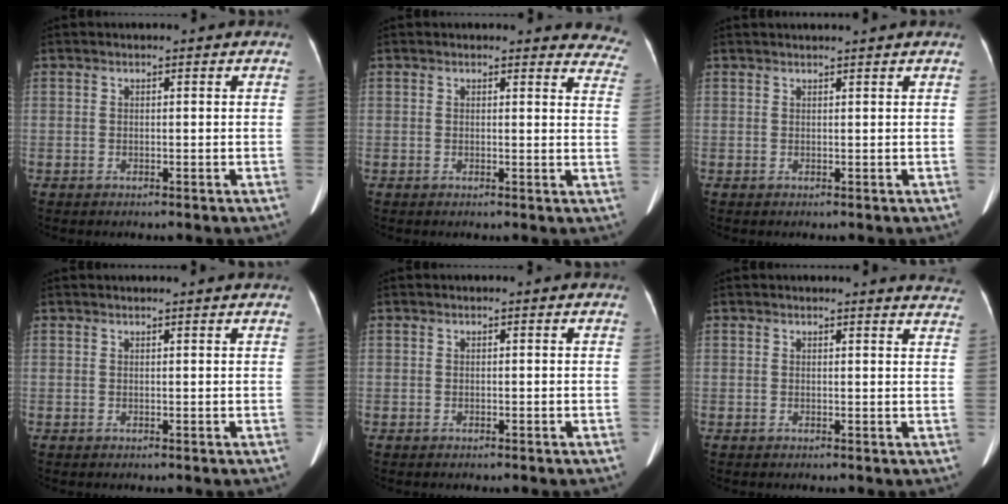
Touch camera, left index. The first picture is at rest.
{"total": 9.1, "force": [8.8, 2.4, 0.6], "torque": [0.043, -0.047, 0.045]}
{"total": 2.5, "force": [2.3, -0.7, 0.9], "torque": [-0.010, 0.014, 0.035]}
{"total": 2.2, "force": [2.1, -0.4, 0.7], "torque": [-0.015, 0.012, 0.029]}
{"total": 0.0}
{"total": 6.8, "force": [6.7, 0.4, 1.1], "torque": [0.004, -0.031, 0.041]}